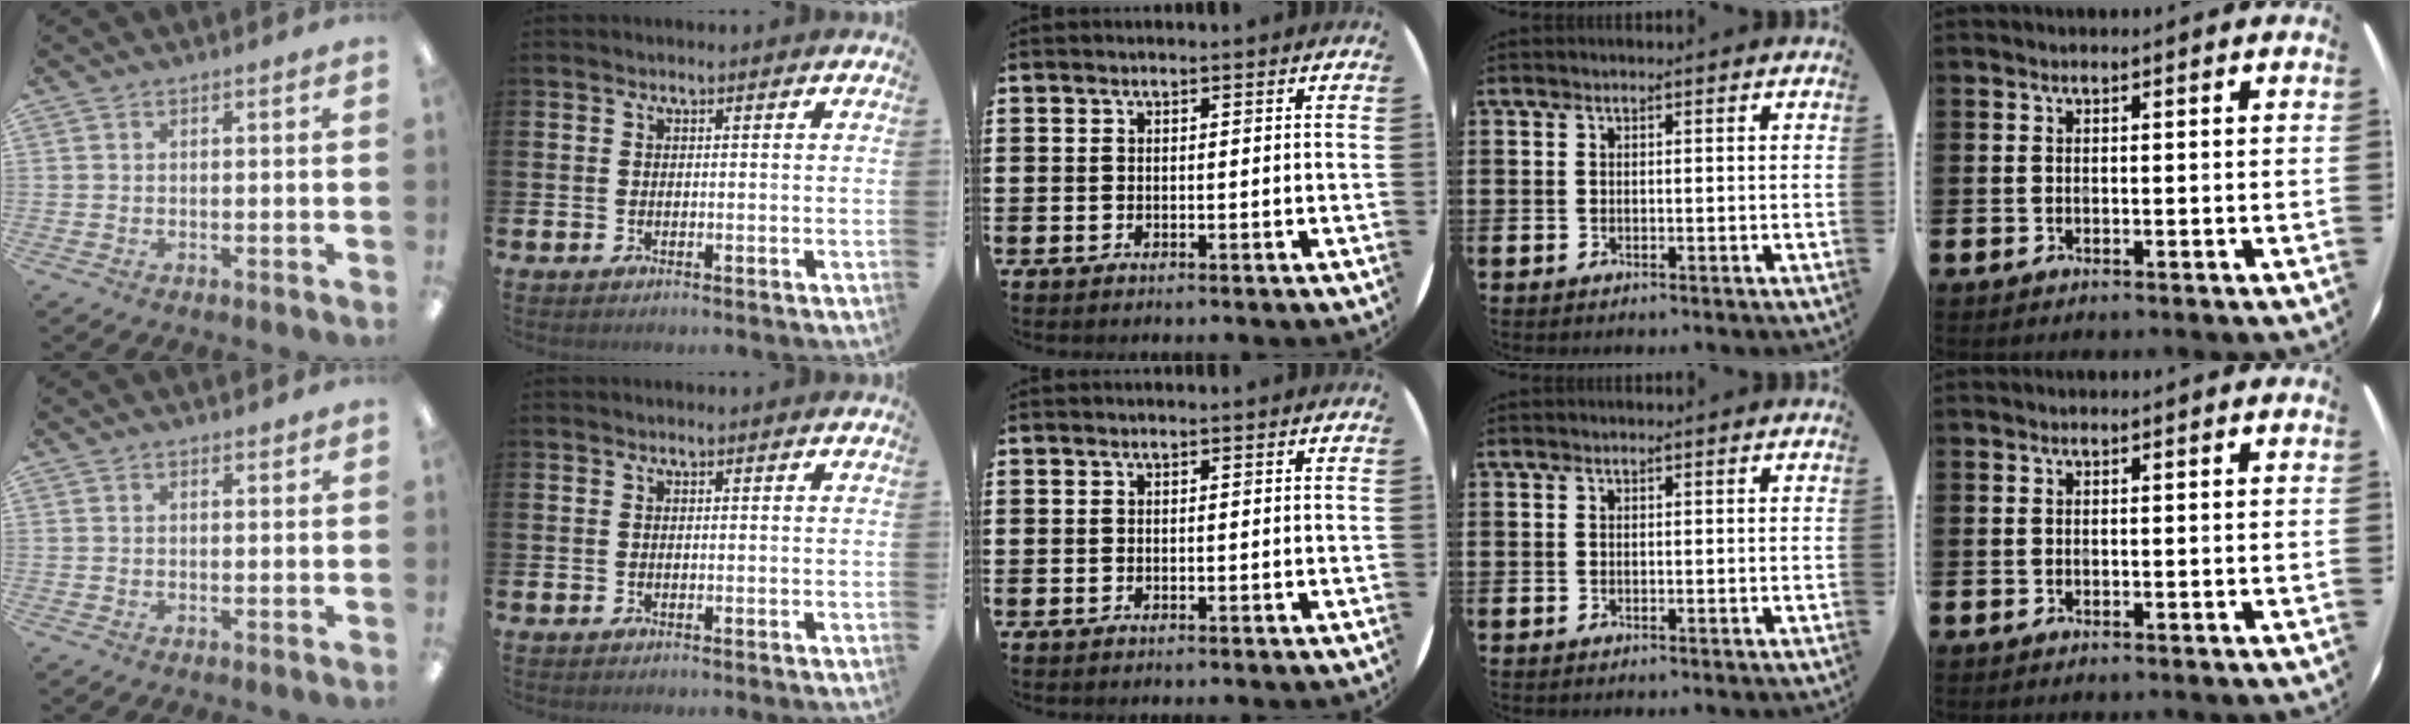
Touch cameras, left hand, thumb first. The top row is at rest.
{"thumb": {"total": 1.0, "force": [0.8, 0.4, 0.3], "torque": [0.002, -0.003, 0.014]}}